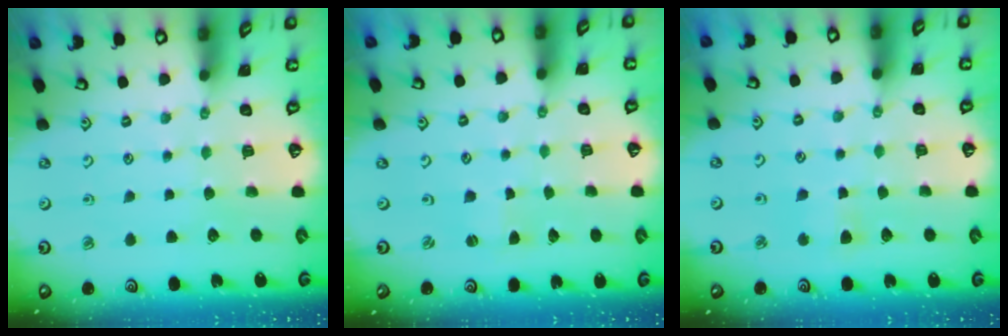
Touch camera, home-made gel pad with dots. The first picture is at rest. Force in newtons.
{"total": 1.5, "press": 1.4, "slide": 0.2}
{"total": 3.6, "press": 3.6, "slide": 0.7}